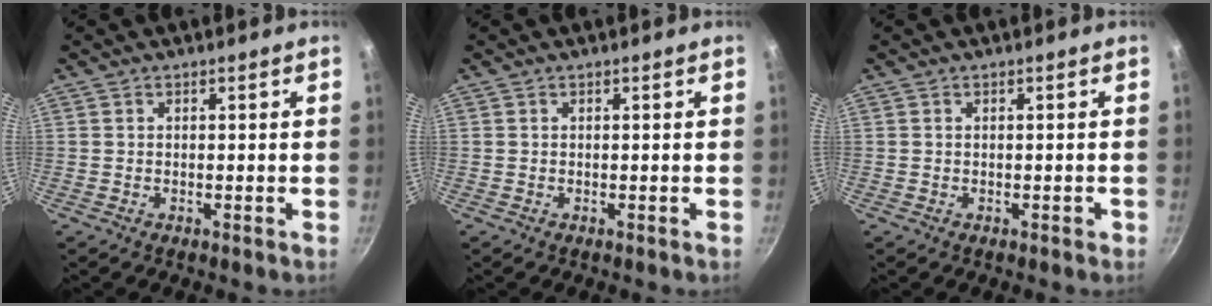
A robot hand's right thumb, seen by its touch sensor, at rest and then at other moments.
{"total": 0.0}
{"total": 0.6, "force": [-0.3, 0.3, 0.4], "torque": [-0.001, 0.004, -0.002]}